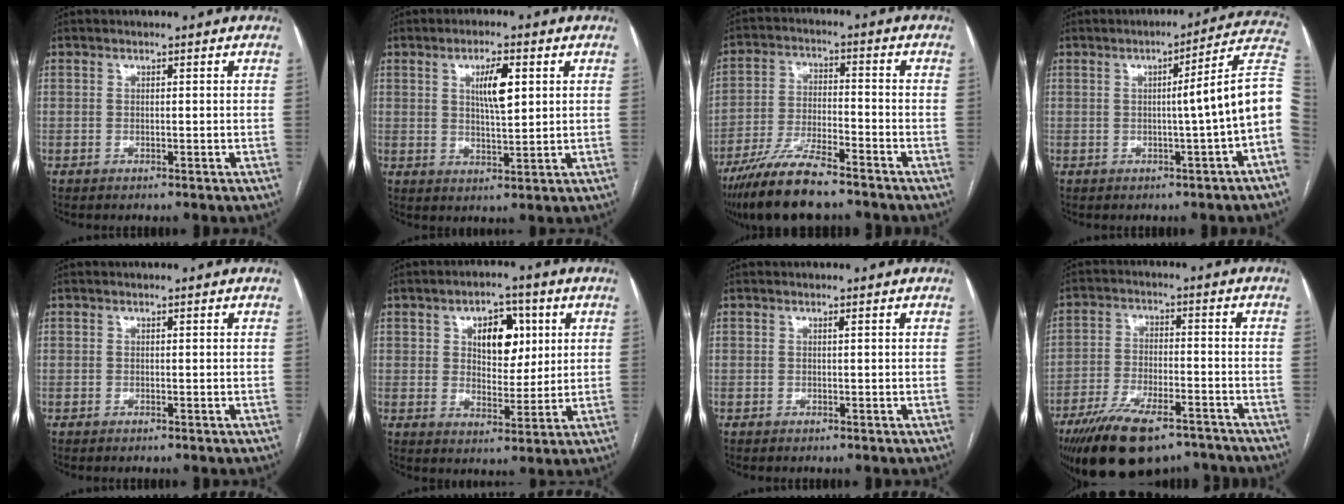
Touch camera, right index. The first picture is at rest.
{"total": 5.7, "force": [1.9, 1.3, 5.2], "torque": [-0.093, 0.001, 0.034]}
{"total": 11.3, "force": [-9.0, 1.8, 6.7], "torque": [-0.128, -0.023, -0.162]}
{"total": 9.9, "force": [-0.6, -1.6, 9.8], "torque": [-0.113, 0.021, -0.014]}
{"total": 0.0}
{"total": 8.3, "force": [2.8, 4.8, 6.2], "torque": [-0.087, 0.015, 0.049]}
{"total": 0.0}
{"total": 16.6, "force": [-12.7, 5.6, 9.0], "torque": [-0.159, -0.007, -0.202]}